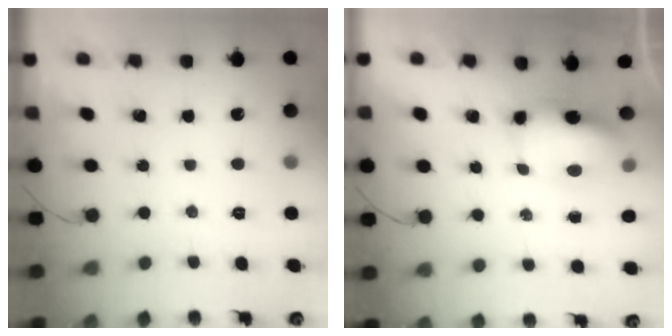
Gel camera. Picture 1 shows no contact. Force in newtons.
{"total": 10.7, "press": 8.8, "slide": 6.1}